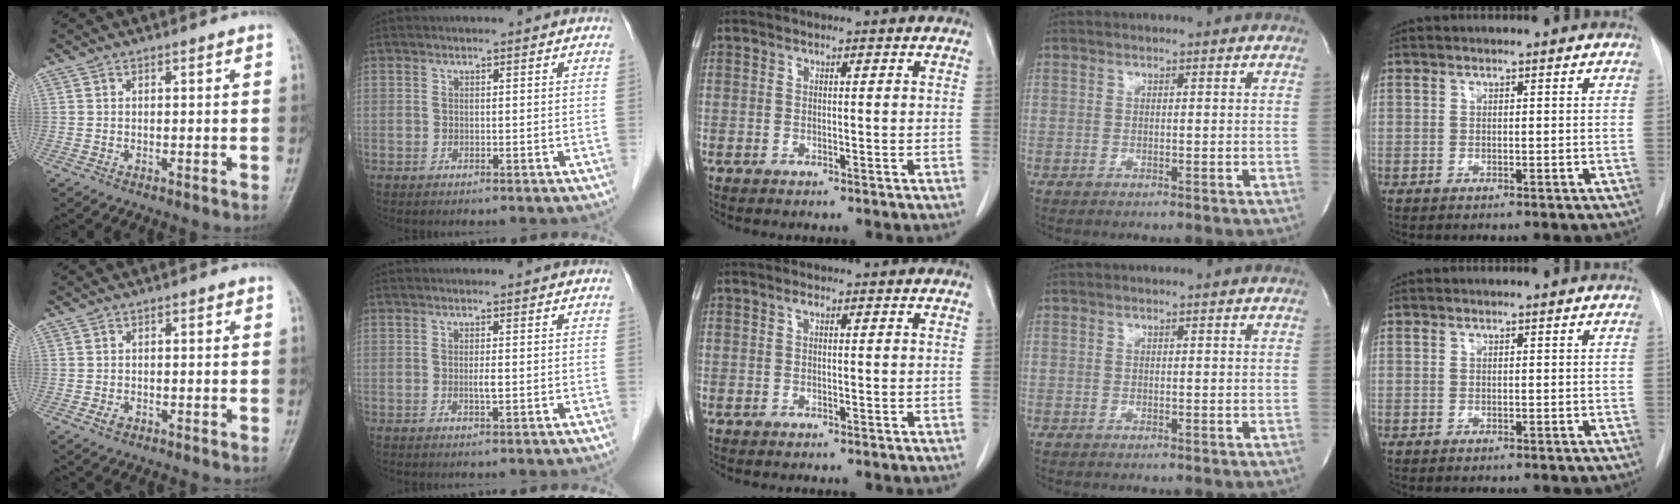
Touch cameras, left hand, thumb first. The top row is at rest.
{"thumb": {"total": 1.6, "force": [-0.8, 1.2, 0.8], "torque": [-0.011, 0.002, -0.016]}, "index": {"total": 1.1, "force": [-0.1, 0.1, 1.1], "torque": [-0.023, -0.002, -0.001]}, "middle": {"total": 0.5, "force": [0.2, 0.2, 0.4], "torque": [-0.008, 0.002, 0.001]}}